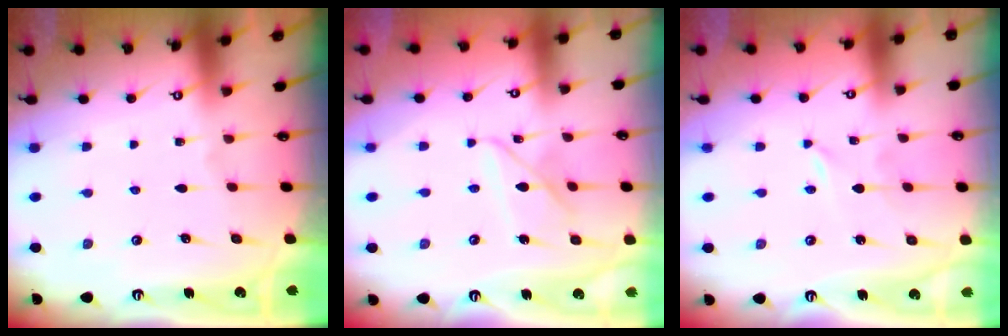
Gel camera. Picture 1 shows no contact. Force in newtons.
{"total": 9.0, "press": 9.0, "slide": 0.7}
{"total": 0.0}